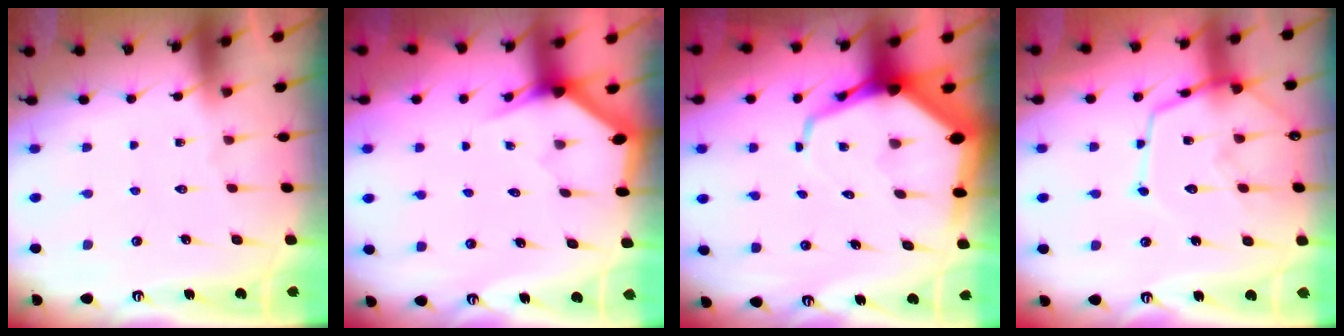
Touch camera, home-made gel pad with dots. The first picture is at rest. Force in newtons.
{"total": 2.9, "press": 2.9, "slide": 0.1}
{"total": 11.2, "press": 11.1, "slide": 1.2}
{"total": 12.9, "press": 12.9, "slide": 1.0}